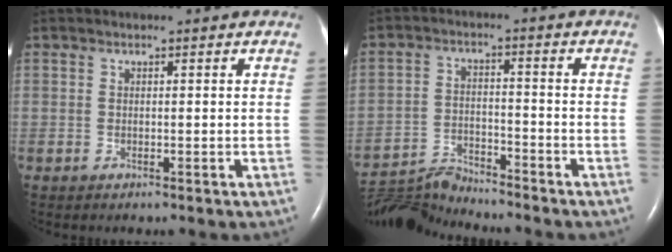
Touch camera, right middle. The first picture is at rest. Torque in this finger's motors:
{"motor_torque": [-0.33, -0.74, -0.10, -0.04]}